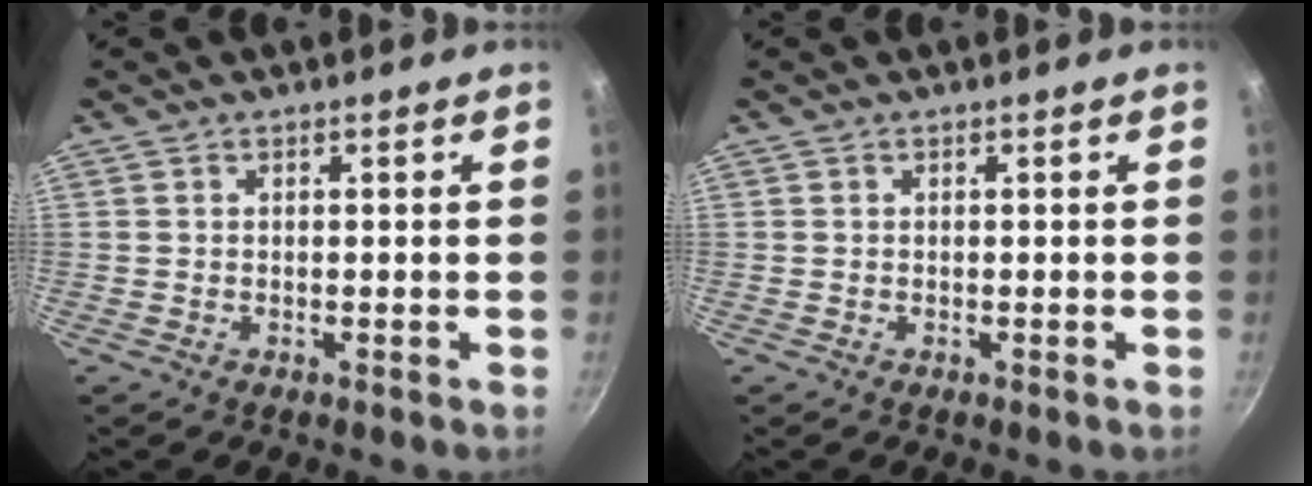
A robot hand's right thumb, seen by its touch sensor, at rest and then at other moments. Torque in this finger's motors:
{"motor_torque": [-0.01, -0.01, -0.16, 0.10, 0.00]}